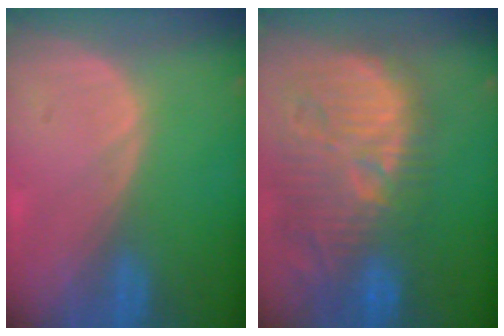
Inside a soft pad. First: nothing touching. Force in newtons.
{"total": 13.9, "press": 12.7, "slide": 5.5}